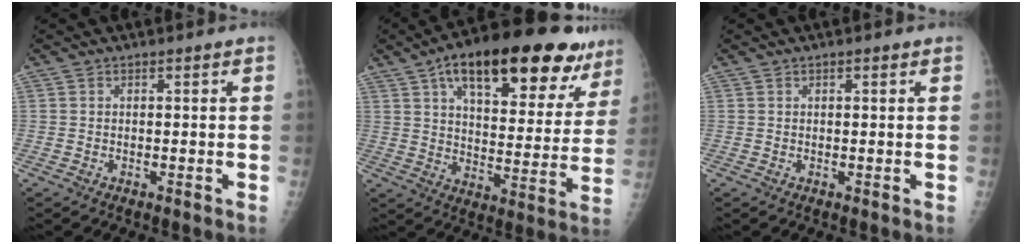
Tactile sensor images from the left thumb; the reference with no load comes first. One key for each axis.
{"total": 27.5, "fx": 16.2, "fy": 10.9, "fz": 19.3, "tx": -0.247, "ty": -0.016, "tz": 0.235}
{"total": 0.6, "fx": 0.3, "fy": 0.2, "fz": 0.5, "tx": -0.009, "ty": 0.000, "tz": 0.005}